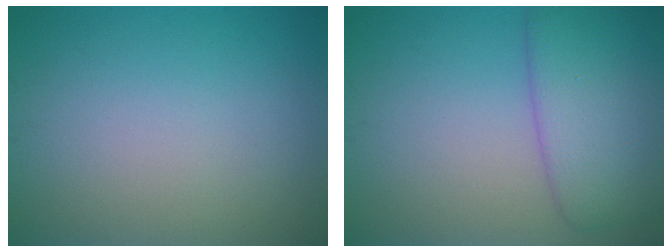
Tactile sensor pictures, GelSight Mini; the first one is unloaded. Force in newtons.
{"total": 5.9, "press": 5.9, "slide": 0.2}